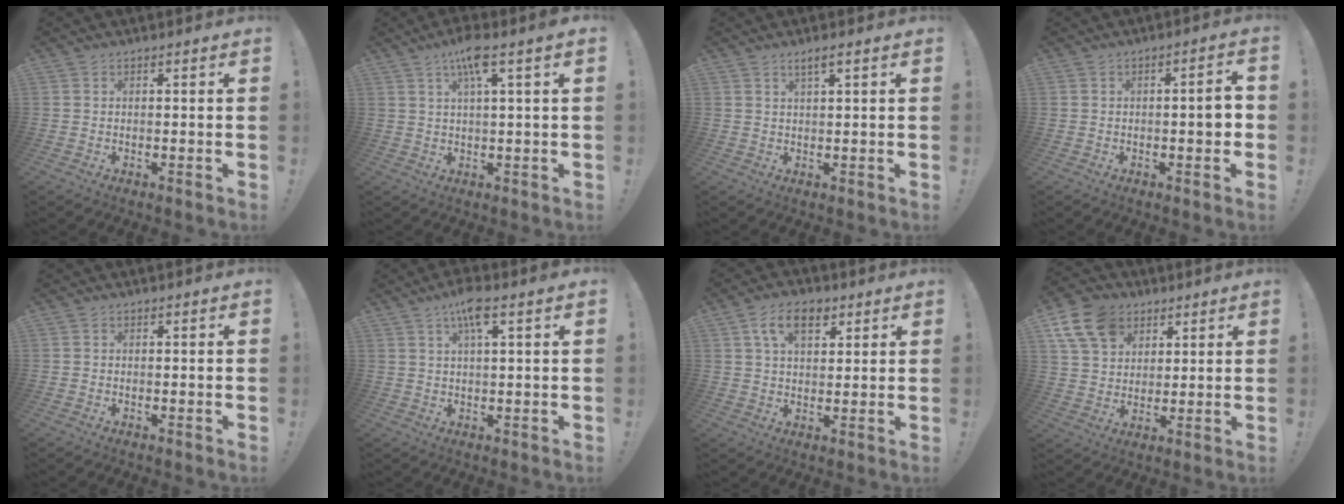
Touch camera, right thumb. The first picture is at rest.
{"total": 7.2, "force": [3.2, 0.9, 6.4], "torque": [-0.111, -0.005, 0.049]}
{"total": 2.5, "force": [1.5, 0.3, 2.1], "torque": [-0.041, -0.001, 0.024]}
{"total": 4.4, "force": [-1.0, 0.9, 4.2], "torque": [-0.058, 0.005, -0.019]}
{"total": 0.0}
{"total": 6.3, "force": [3.0, 1.2, 5.3], "torque": [-0.091, -0.005, 0.046]}
{"total": 9.6, "force": [4.3, 5.5, 6.5], "torque": [-0.100, 0.001, 0.079]}
{"total": 13.5, "force": [6.5, 10.0, 6.3], "torque": [-0.106, -0.025, 0.132]}